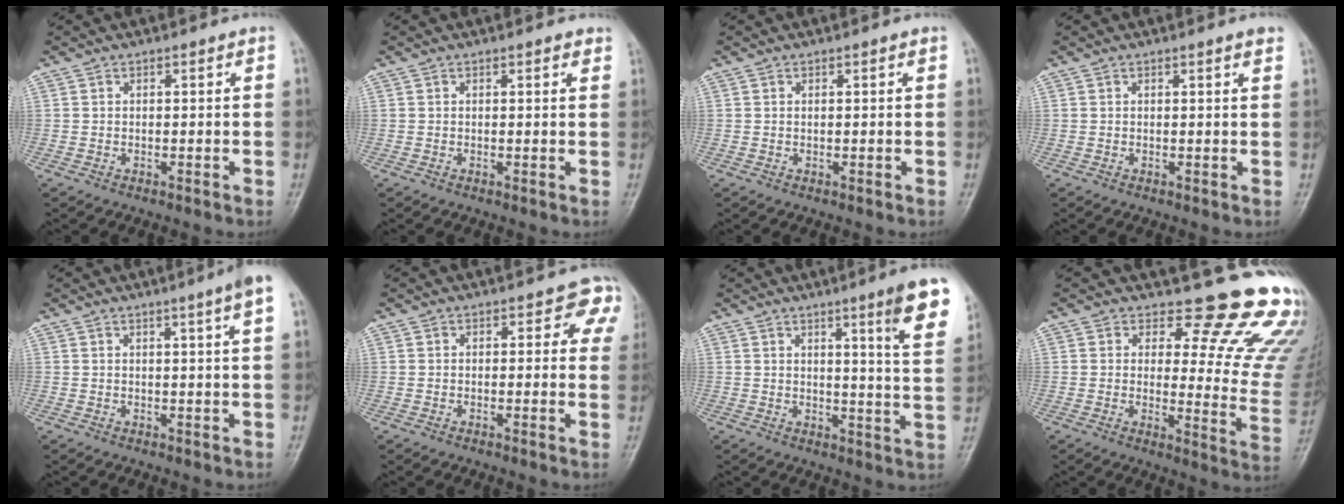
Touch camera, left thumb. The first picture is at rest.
{"total": 1.6, "force": [1.2, 0.6, 0.8], "torque": [-0.005, -0.001, 0.010]}
{"total": 0.5, "force": [0.2, 0.1, 0.4], "torque": [-0.011, 0.002, 0.005]}
{"total": 1.6, "force": [1.1, 0.0, 1.1], "torque": [-0.013, -0.002, 0.013]}
{"total": 4.3, "force": [2.2, -0.6, 3.7], "torque": [-0.053, -0.006, 0.029]}
{"total": 4.5, "force": [2.1, 2.9, 2.7], "torque": [0.015, -0.004, 0.008]}
{"total": 11.1, "force": [6.1, 0.5, 9.2], "torque": [-0.110, -0.035, 0.078]}
{"total": 17.6, "force": [14.5, 6.5, 7.5], "torque": [-0.031, -0.134, 0.149]}